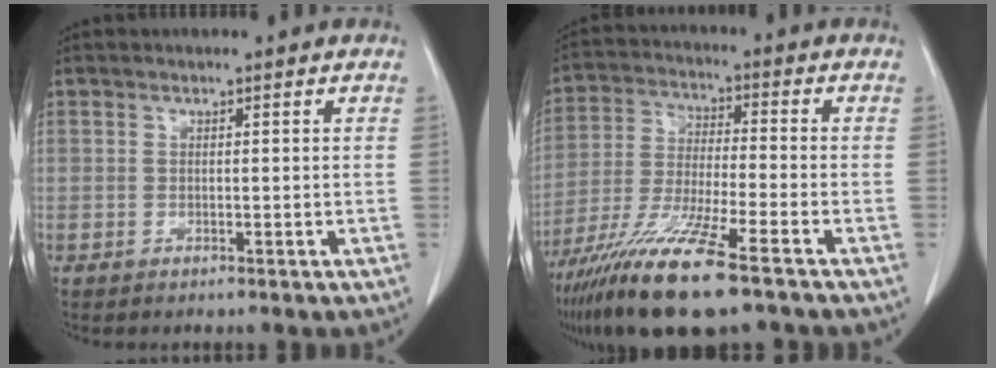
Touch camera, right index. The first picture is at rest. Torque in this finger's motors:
{"motor_torque": [1.46, -0.68, 0.90, 0.21]}